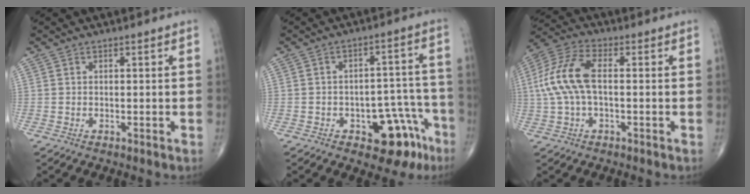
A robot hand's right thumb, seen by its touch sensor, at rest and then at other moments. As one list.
[{"total": 11.2, "force": [-5.8, 6.0, 7.4], "torque": [-0.050, 0.052, -0.070]}, {"total": 11.3, "force": [0.3, 5.6, 9.8], "torque": [-0.227, 0.031, 0.002]}]